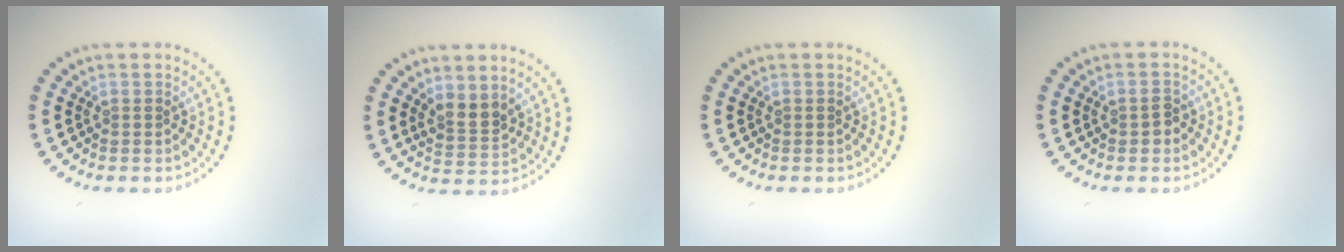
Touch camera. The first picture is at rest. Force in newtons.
{"total": 2.4, "press": 2.1, "slide": 1.2}
{"total": 0.0}
{"total": 1.3, "press": 1.3, "slide": 0.1}